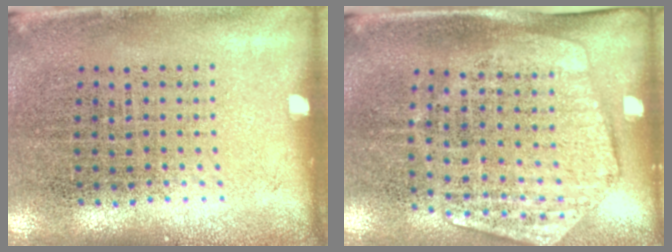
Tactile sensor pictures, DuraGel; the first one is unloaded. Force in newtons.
{"total": 1.9, "press": 1.6, "slide": 1.0}